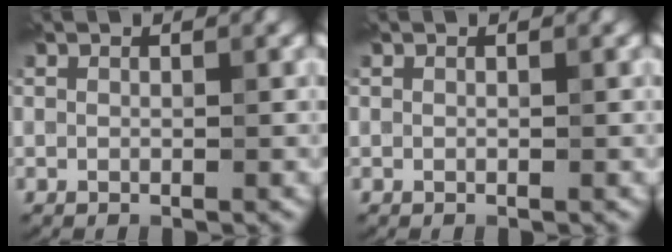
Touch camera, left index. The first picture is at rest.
{"total": 0.0}